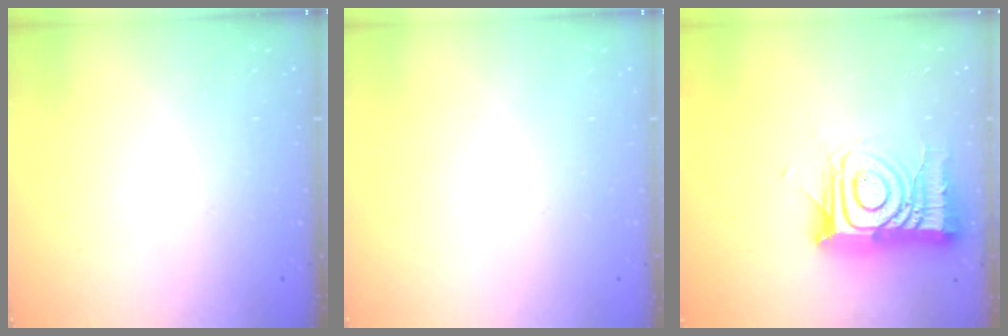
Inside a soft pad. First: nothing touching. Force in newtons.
{"total": 1.7, "press": 1.6, "slide": 0.1}
{"total": 16.7, "press": 16.6, "slide": 1.4}